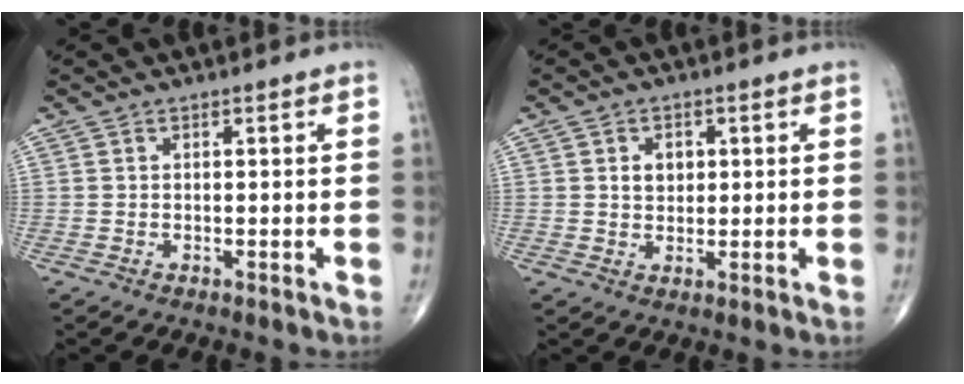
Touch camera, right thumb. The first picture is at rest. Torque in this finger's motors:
{"motor_torque": [0.20, 1.10, 0.54, 0.42, -0.03]}